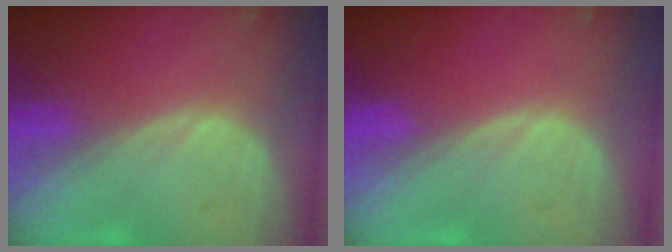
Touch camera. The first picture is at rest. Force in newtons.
{"total": 0.0}